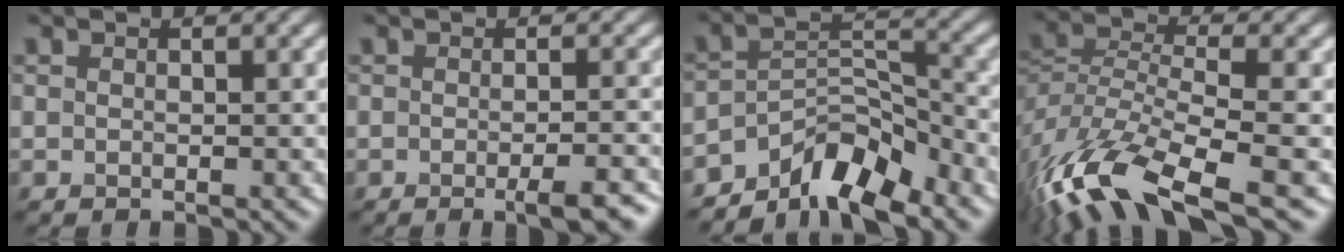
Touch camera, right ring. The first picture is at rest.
{"total": 3.8, "force": [-1.7, 0.8, 3.3], "torque": [-0.044, -0.004, -0.024]}
{"total": 6.5, "force": [-5.2, 2.2, 3.2], "torque": [-0.035, 0.005, -0.100]}
{"total": 12.3, "force": [-7.4, 4.1, 8.9], "torque": [-0.192, -0.010, -0.138]}